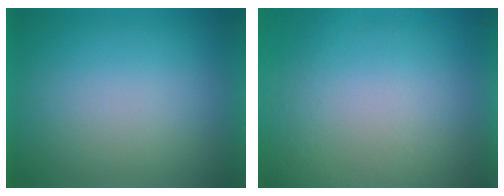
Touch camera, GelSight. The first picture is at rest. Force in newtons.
{"total": 6.2}